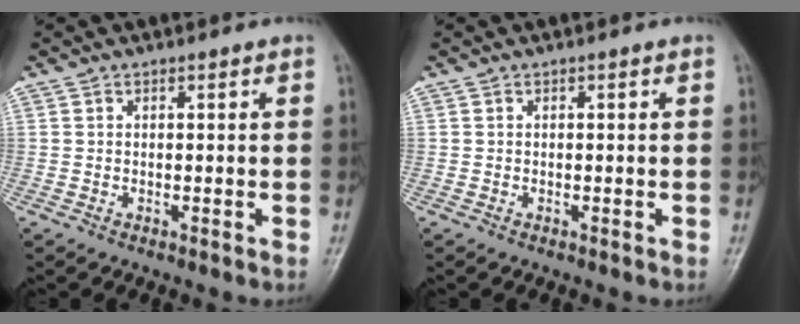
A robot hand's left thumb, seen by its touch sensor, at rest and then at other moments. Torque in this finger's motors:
{"motor_torque": [0.06, 0.04, -0.01, -0.02, 0.00]}